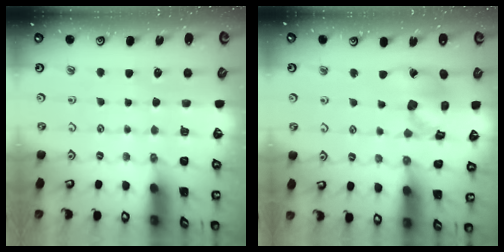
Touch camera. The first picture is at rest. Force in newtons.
{"total": 13.4, "press": 13.3, "slide": 1.8}